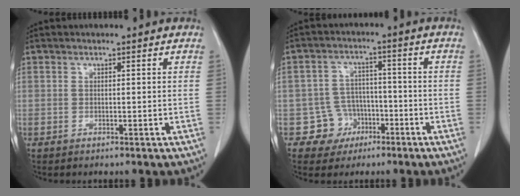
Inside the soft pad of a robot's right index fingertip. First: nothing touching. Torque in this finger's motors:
{"motor_torque": [-0.12, 0.02, -0.41, -0.09]}